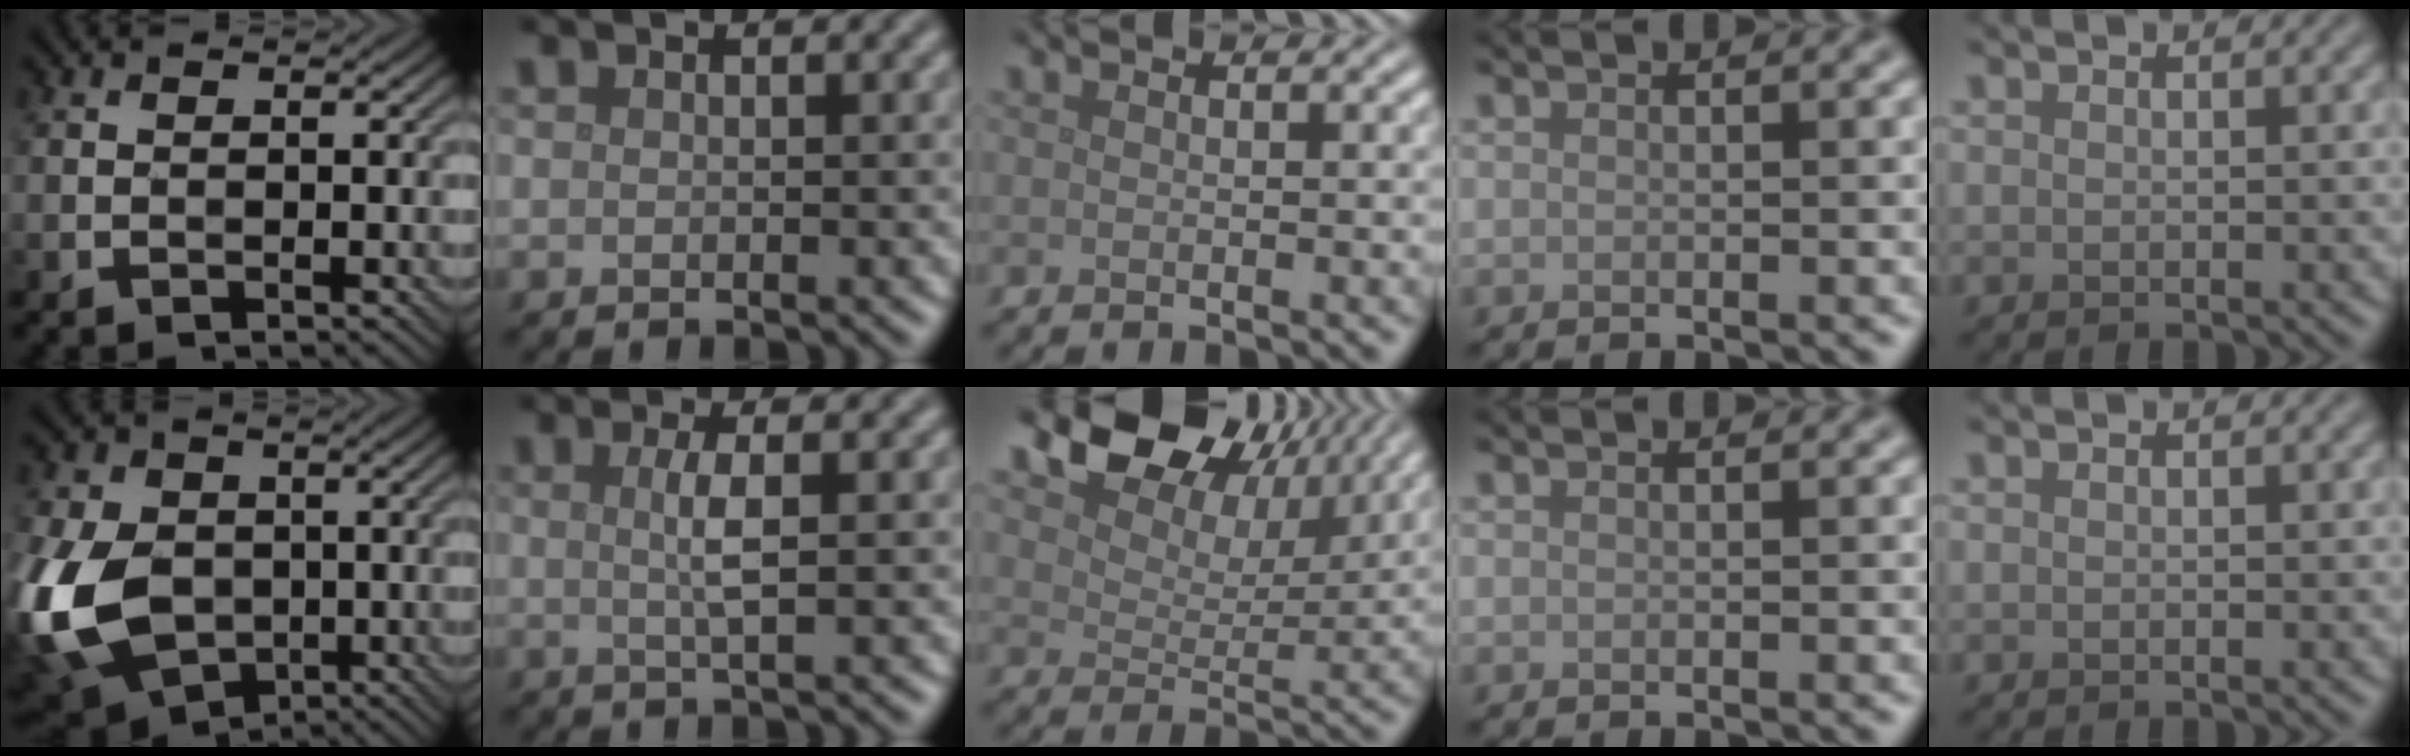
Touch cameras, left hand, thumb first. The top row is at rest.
{"thumb": {"total": 15.2, "force": [-2.9, 11.2, 9.9], "torque": [-0.262, -0.024, -0.062]}, "index": {"total": 2.4, "force": [0.3, 0.4, 2.3], "torque": [-0.045, 0.002, 0.001]}, "middle": {"total": 10.0, "force": [6.4, 5.9, 5.1], "torque": [-0.096, -0.002, 0.108]}}